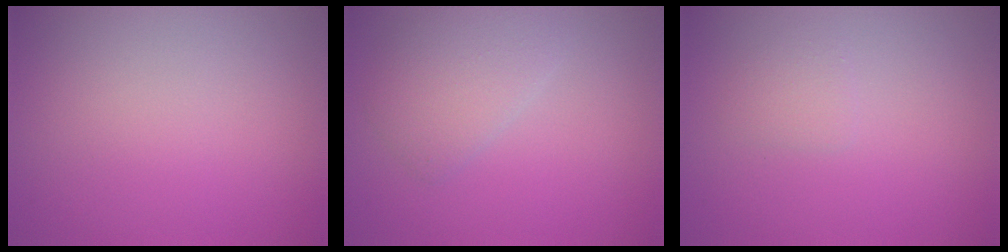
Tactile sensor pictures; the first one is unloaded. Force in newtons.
{"total": 2.9, "press": 2.9, "slide": 0.1}
{"total": 1.1, "press": 1.1, "slide": 0.0}